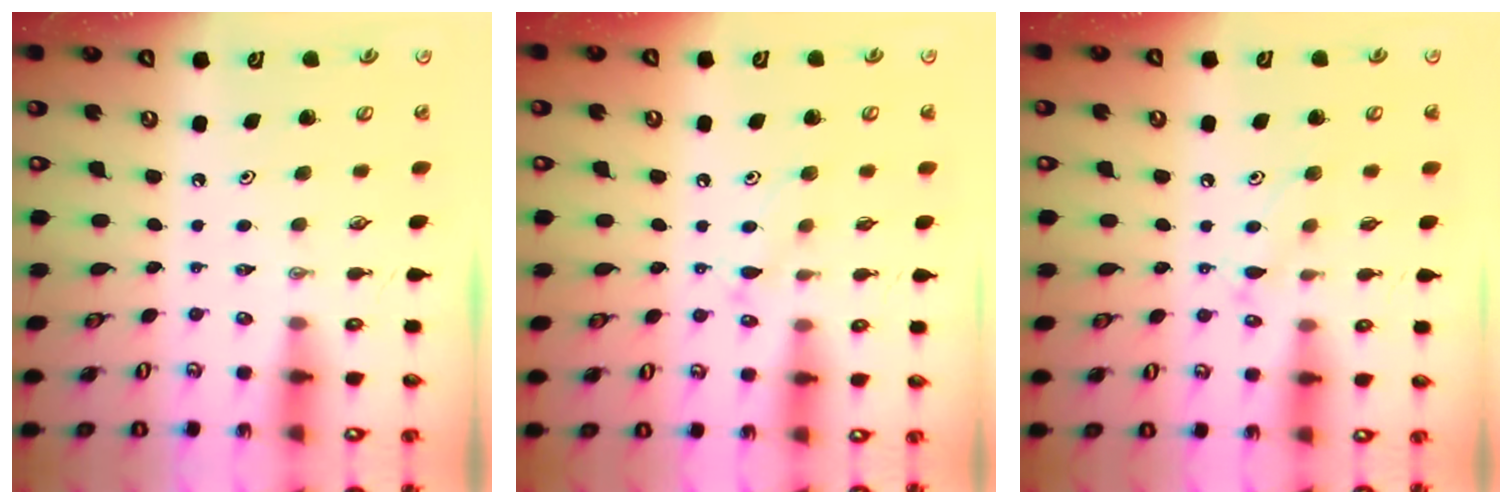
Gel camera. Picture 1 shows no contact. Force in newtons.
{"total": 8.2, "press": 8.2, "slide": 0.5}
{"total": 8.2, "press": 8.2, "slide": 0.5}